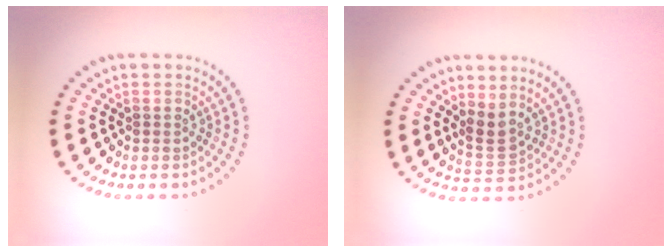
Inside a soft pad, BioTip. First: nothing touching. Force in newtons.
{"total": 2.4, "press": 1.6, "slide": 1.7}